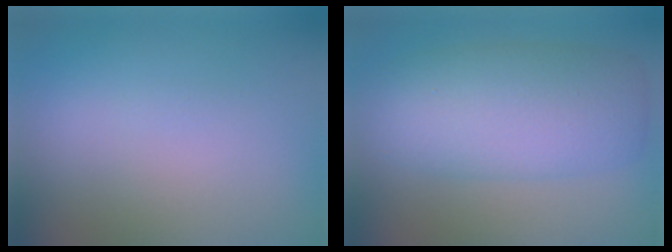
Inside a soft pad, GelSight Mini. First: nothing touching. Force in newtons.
{"total": 7.6, "press": 7.6, "slide": 0.2}